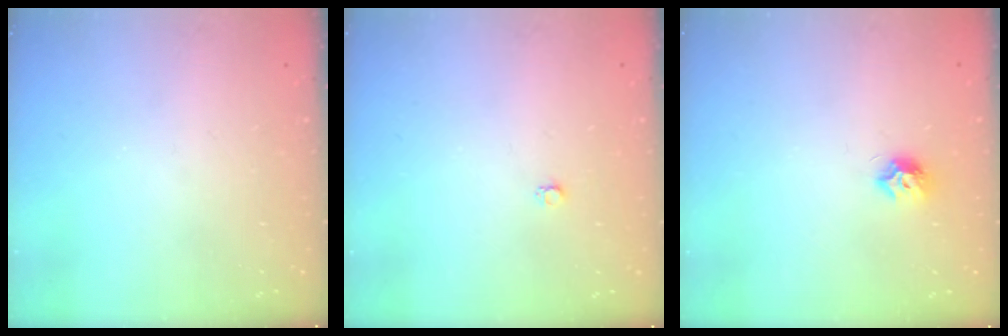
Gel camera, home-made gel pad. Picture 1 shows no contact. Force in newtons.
{"total": 2.2, "press": 2.2, "slide": 0.3}
{"total": 7.3, "press": 7.2, "slide": 0.9}